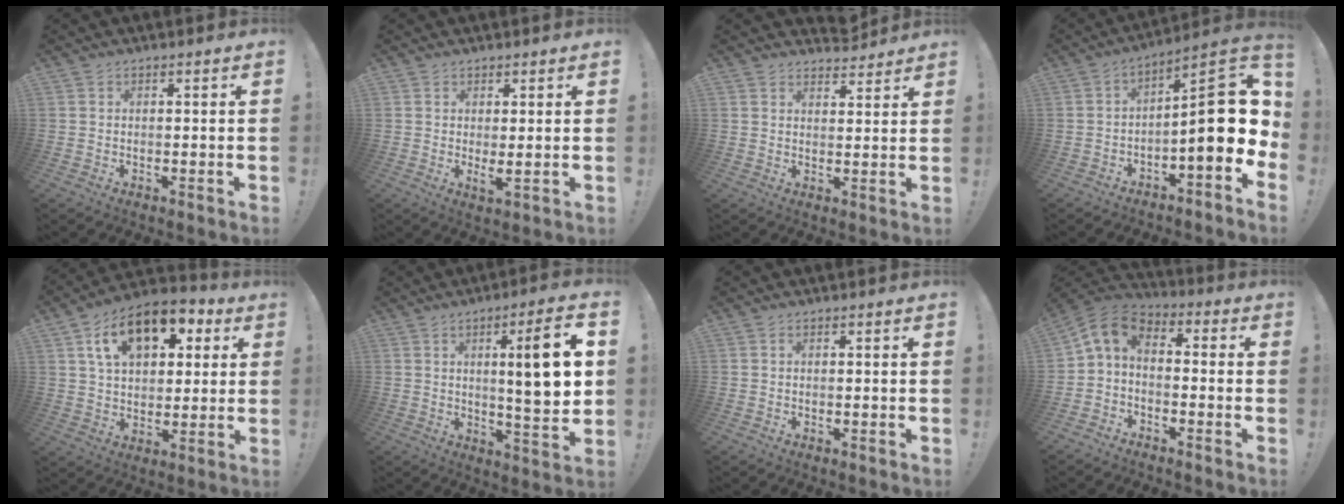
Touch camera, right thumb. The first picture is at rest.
{"total": 2.7, "force": [1.1, 0.2, 2.4], "torque": [-0.035, -0.015, 0.018]}
{"total": 3.9, "force": [3.4, 1.8, 0.4], "torque": [0.002, -0.025, 0.063]}
{"total": 16.9, "force": [-1.2, 5.4, 16.0], "torque": [-0.217, 0.011, -0.012]}
{"total": 16.0, "force": [7.5, 9.7, 10.3], "torque": [-0.164, -0.025, 0.135]}
{"total": 14.8, "force": [2.9, 1.8, 14.4], "torque": [-0.199, -0.018, 0.029]}
{"total": 0.0}
{"total": 5.9, "force": [-1.1, 3.8, 4.4], "torque": [-0.100, 0.006, -0.018]}